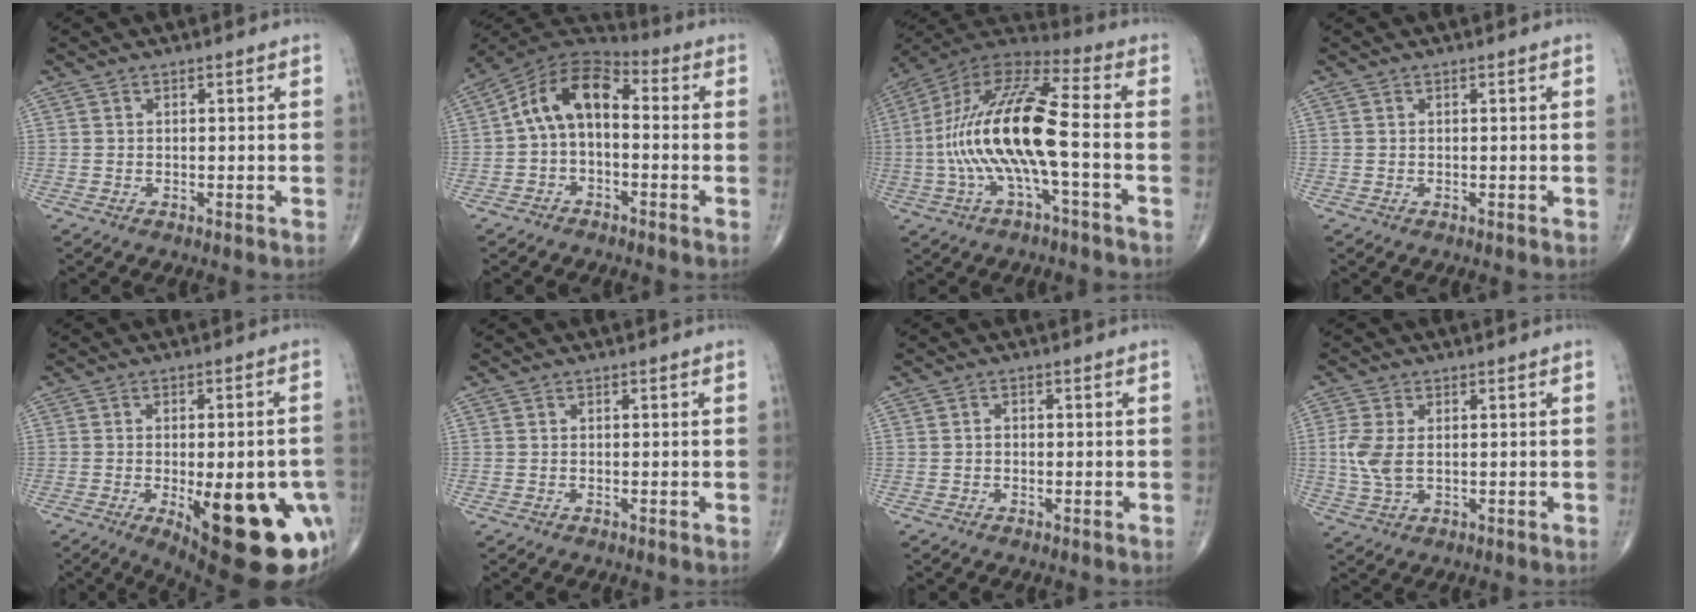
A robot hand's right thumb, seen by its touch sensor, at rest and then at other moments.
{"total": 11.1, "force": [-0.1, 6.8, 8.8], "torque": [-0.138, 0.042, -0.020]}
{"total": 19.4, "force": [-2.6, 5.2, 18.5], "torque": [-0.389, 0.044, -0.052]}
{"total": 0.0}
{"total": 24.4, "force": [-7.9, 8.8, 21.3], "torque": [-0.203, -0.006, -0.083]}
{"total": 0.0}
{"total": 1.0, "force": [-0.3, 0.8, 0.6], "torque": [-0.005, 0.005, -0.006]}
{"total": 5.9, "force": [0.3, 3.4, 4.8], "torque": [-0.122, -0.001, 0.008]}